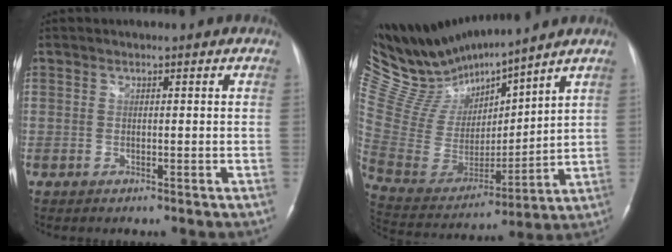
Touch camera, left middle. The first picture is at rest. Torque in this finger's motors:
{"motor_torque": [-0.46, -0.71, -0.36, -0.09]}